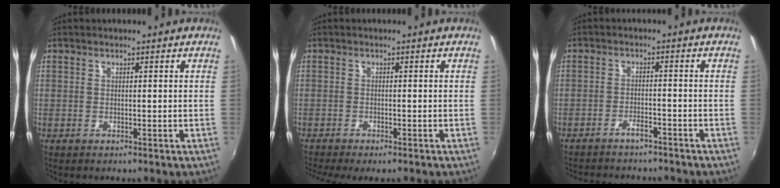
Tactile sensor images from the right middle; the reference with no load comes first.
{"total": 5.1, "force": [-4.3, 0.5, 2.8], "torque": [-0.065, -0.026, -0.071]}
{"total": 7.1, "force": [-6.4, 1.8, 2.5], "torque": [-0.065, -0.002, -0.092]}